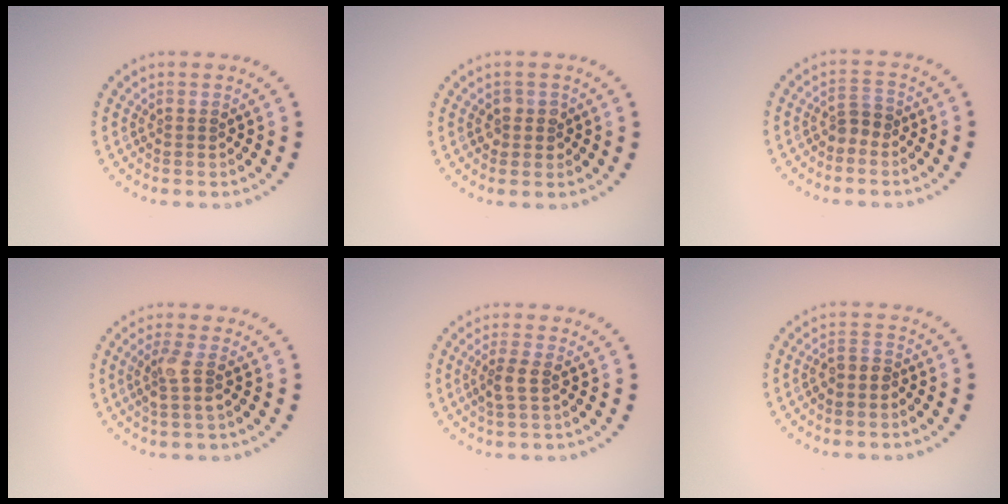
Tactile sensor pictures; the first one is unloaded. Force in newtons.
{"total": 1.4, "press": 1.3, "slide": 0.6}
{"total": 1.3, "press": 1.1, "slide": 0.7}
{"total": 2.0, "press": 1.5, "slide": 1.3}
{"total": 1.7, "press": 1.6, "slide": 0.7}
{"total": 1.7, "press": 1.4, "slide": 1.0}